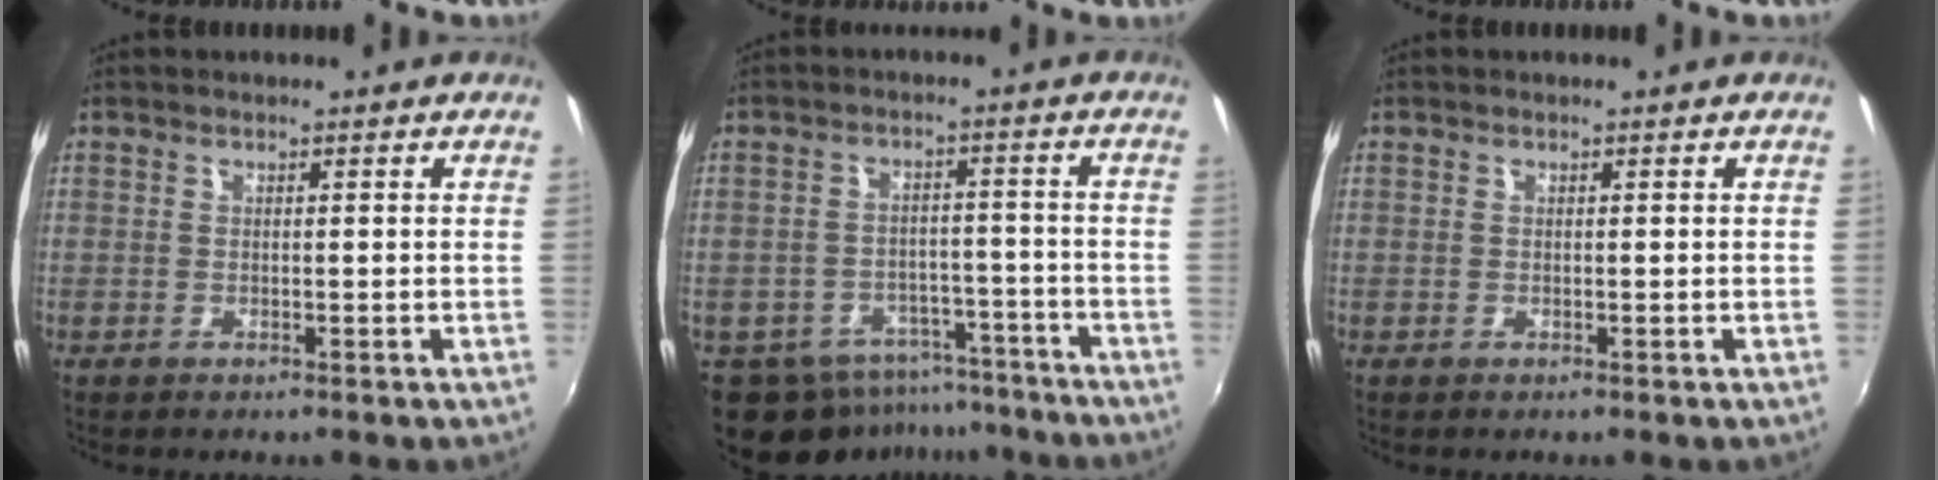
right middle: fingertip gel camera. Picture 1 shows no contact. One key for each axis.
{"total": 14.2, "fx": -10.8, "fy": 7.9, "fz": 4.7, "tx": -0.111, "ty": 0.008, "tz": -0.135}
{"total": 0.0}